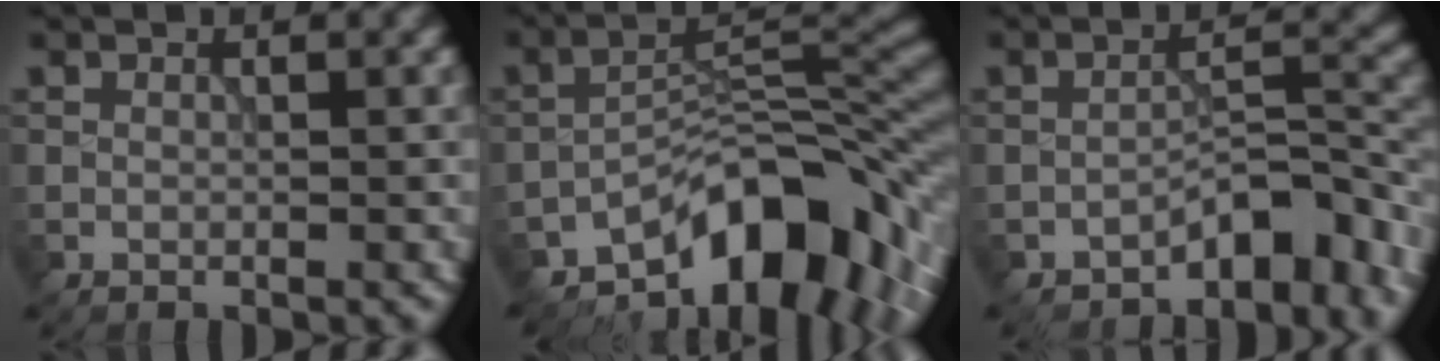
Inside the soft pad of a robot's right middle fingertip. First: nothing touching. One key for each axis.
{"total": 11.7, "fx": -7.4, "fy": 4.6, "fz": 7.8, "tx": -0.091, "ty": 0.008, "tz": -0.136}
{"total": 5.3, "fx": -3.8, "fy": 2.0, "fz": 3.1, "tx": -0.032, "ty": 0.010, "tz": -0.063}